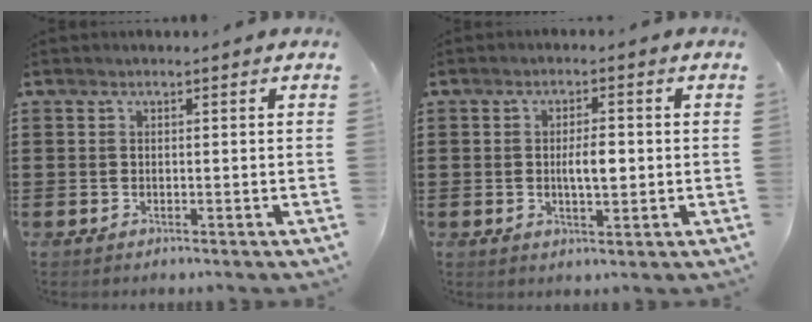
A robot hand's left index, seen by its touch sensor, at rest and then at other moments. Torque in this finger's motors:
{"motor_torque": [0.88, 0.11, 0.37, 0.07]}